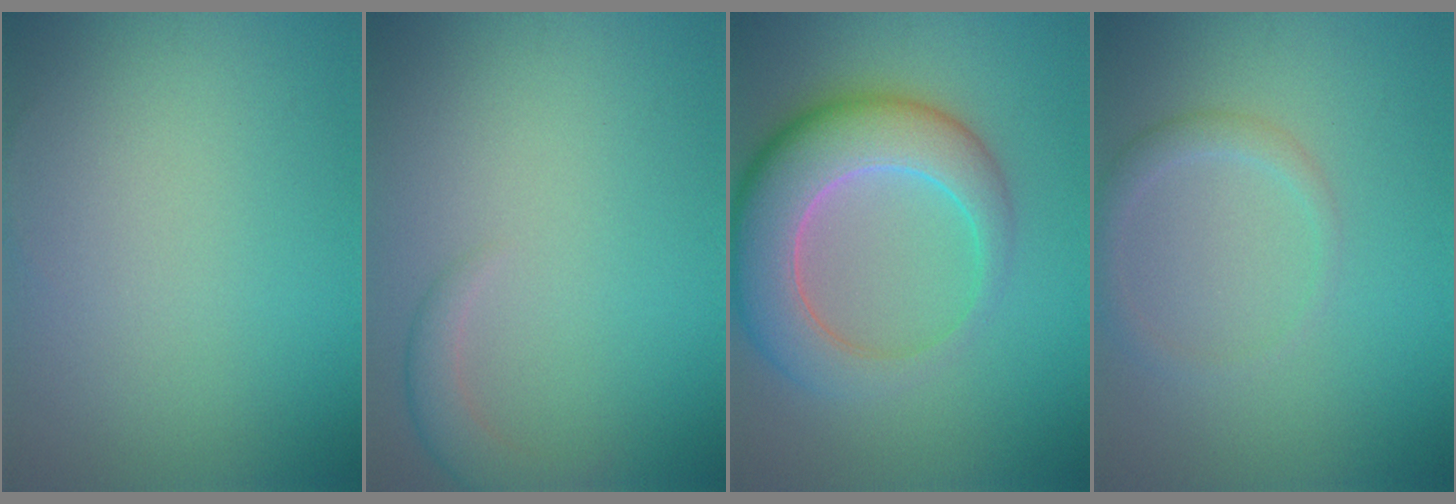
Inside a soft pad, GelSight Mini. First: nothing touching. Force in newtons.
{"total": 2.0, "press": 2.0, "slide": 0.1}
{"total": 8.5, "press": 8.5, "slide": 0.6}
{"total": 1.7, "press": 1.7, "slide": 0.1}